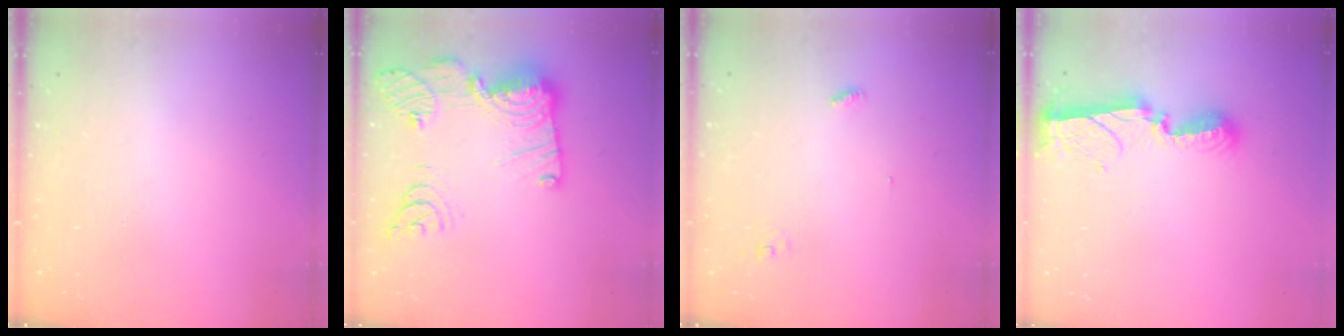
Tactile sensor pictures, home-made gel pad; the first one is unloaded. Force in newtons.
{"total": 22.8, "press": 22.7, "slide": 2.3}
{"total": 2.8, "press": 2.8, "slide": 0.3}
{"total": 8.4, "press": 8.4, "slide": 0.8}